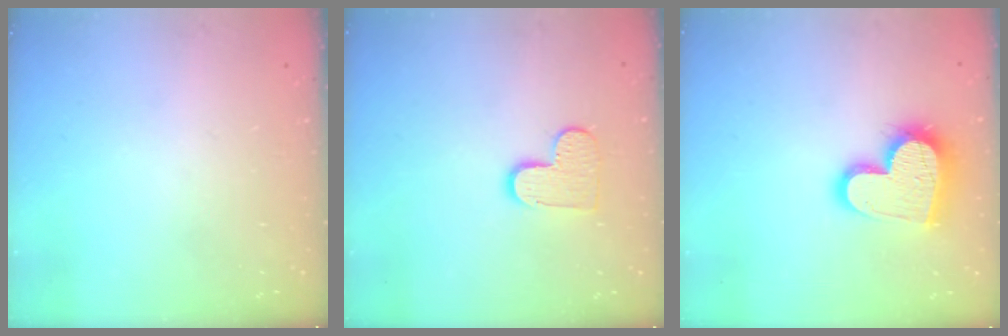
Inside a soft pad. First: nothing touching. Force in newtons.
{"total": 9.2, "press": 9.1, "slide": 0.6}
{"total": 16.4, "press": 16.3, "slide": 1.2}